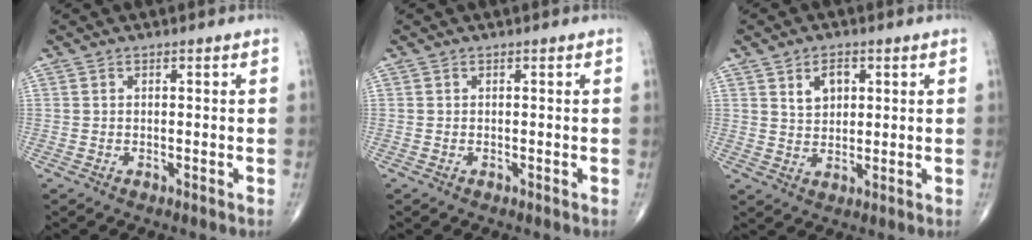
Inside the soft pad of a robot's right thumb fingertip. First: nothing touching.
{"total": 0.0}
{"total": 4.8, "force": [2.0, 3.1, 3.1], "torque": [-0.034, -0.010, 0.036]}